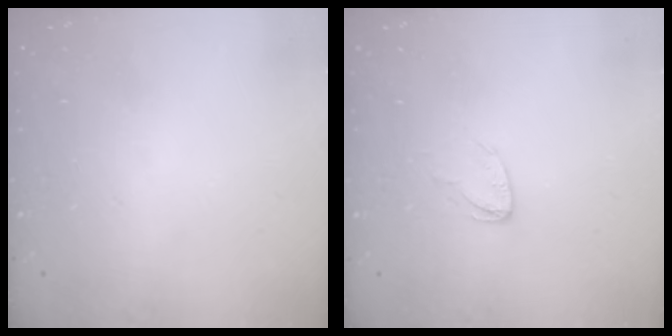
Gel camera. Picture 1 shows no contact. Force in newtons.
{"total": 3.3, "press": 3.3, "slide": 0.2}